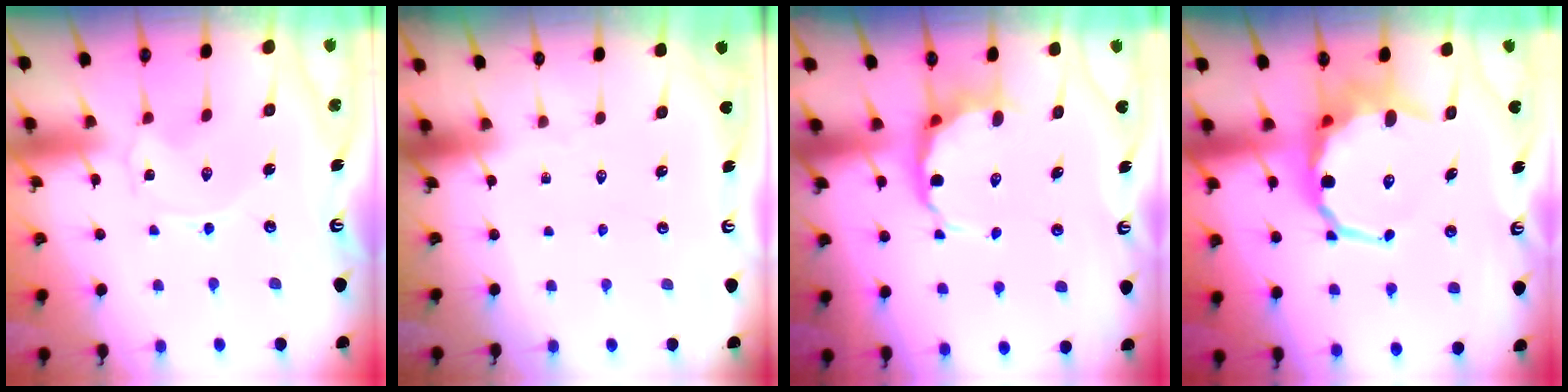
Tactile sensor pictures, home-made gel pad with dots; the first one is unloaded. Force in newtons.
{"total": 0.0}
{"total": 6.2, "press": 6.0, "slide": 1.6}
{"total": 11.0, "press": 10.8, "slide": 2.4}